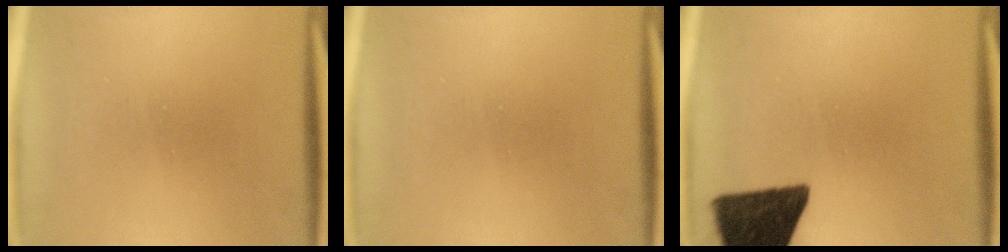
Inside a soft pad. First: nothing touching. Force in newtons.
{"total": 0.0}
{"total": 14.7}